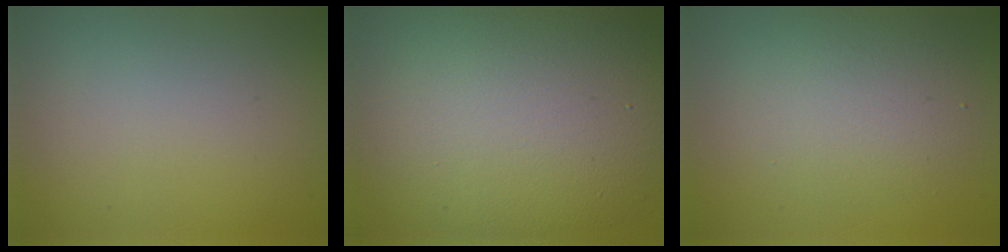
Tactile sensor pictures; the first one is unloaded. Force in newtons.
{"total": 14.3, "press": 14.3, "slide": 0.6}
{"total": 3.9, "press": 3.9, "slide": 0.1}